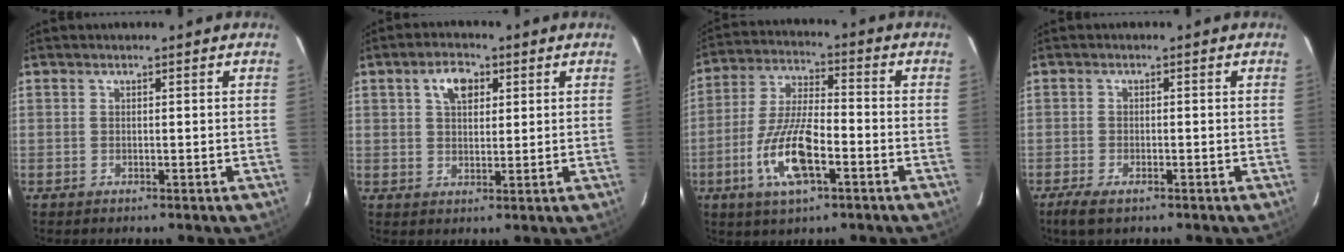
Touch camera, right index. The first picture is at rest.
{"total": 5.2, "force": [2.1, 3.2, 3.6], "torque": [-0.060, 0.016, 0.039]}
{"total": 12.8, "force": [-5.2, 4.0, 11.0], "torque": [-0.232, -0.008, -0.099]}
{"total": 4.1, "force": [-2.7, 1.4, 2.6], "torque": [-0.064, -0.012, -0.051]}